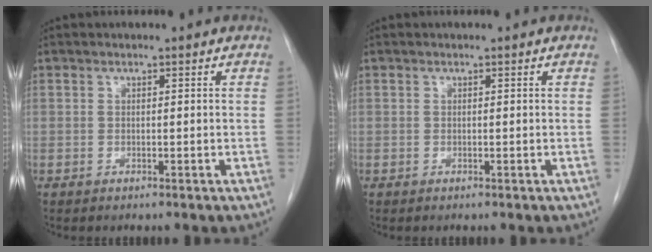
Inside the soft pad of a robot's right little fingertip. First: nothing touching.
{"total": 0.0}